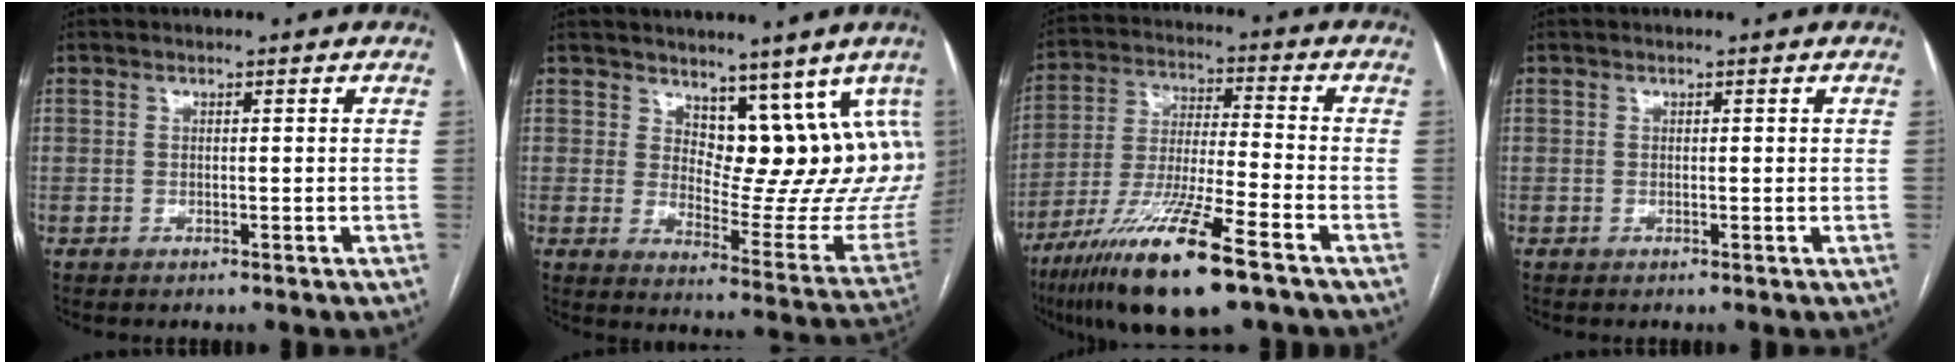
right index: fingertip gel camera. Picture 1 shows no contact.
{"total": 14.3, "force": [9.4, 7.4, 7.8], "torque": [-0.069, -0.015, 0.121]}
{"total": 16.8, "force": [-10.2, 1.2, 13.2], "torque": [-0.268, -0.043, -0.187]}
{"total": 0.0}